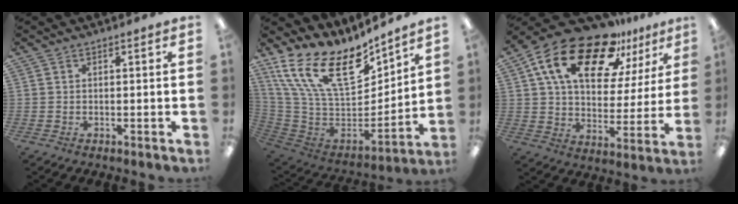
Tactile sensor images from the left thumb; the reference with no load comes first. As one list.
[{"total": 22.5, "force": [12.5, 11.8, 14.5], "torque": [-0.266, -0.080, 0.230]}, {"total": 22.0, "force": [14.2, 10.5, 13.1], "torque": [-0.224, -0.075, 0.245]}]